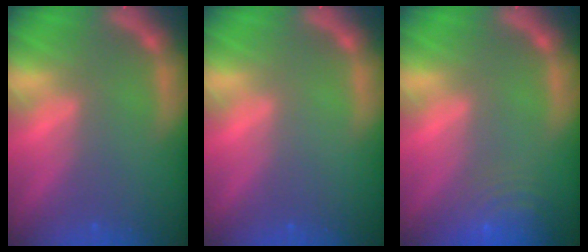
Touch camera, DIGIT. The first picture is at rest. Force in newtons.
{"total": 0.0}
{"total": 7.5}